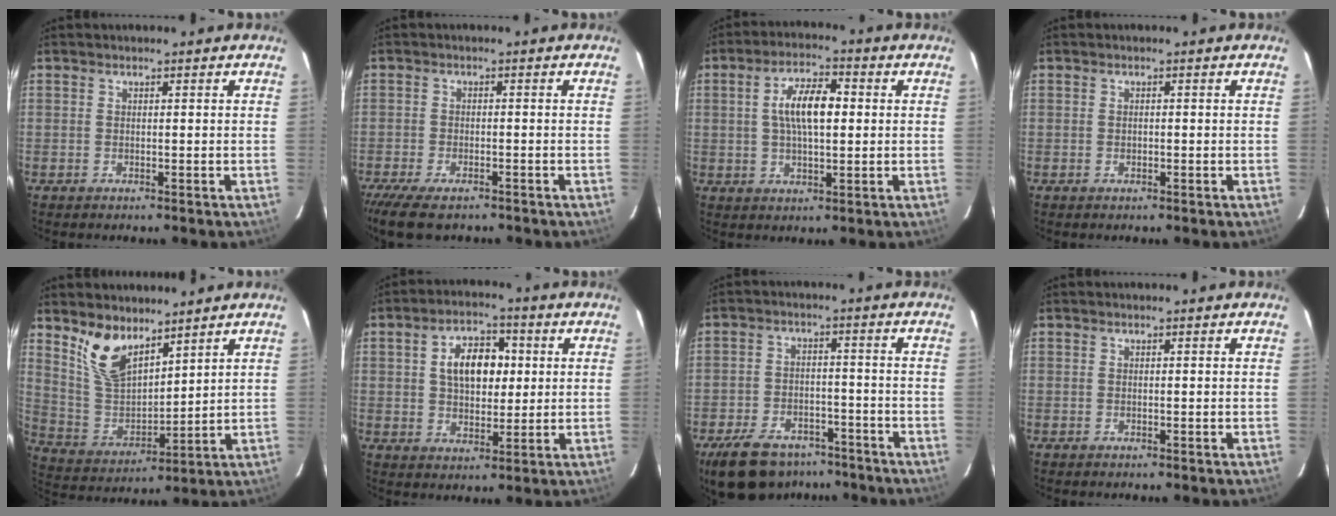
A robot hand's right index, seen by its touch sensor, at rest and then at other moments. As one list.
[{"total": 8.1, "force": [-6.5, 2.7, 4.1], "torque": [-0.106, -0.029, -0.115]}, {"total": 8.7, "force": [1.1, 3.5, 7.8], "torque": [-0.143, 0.015, 0.021]}, {"total": 0.6, "force": [-0.2, 0.4, 0.4], "torque": [-0.006, 0.002, -0.003]}, {"total": 11.2, "force": [7.8, 5.1, 6.2], "torque": [-0.125, 0.001, 0.166]}, {"total": 9.6, "force": [1.9, 5.9, 7.3], "torque": [-0.123, 0.024, 0.036]}, {"total": 15.0, "force": [-11.0, 7.7, 6.6], "torque": [-0.157, 0.004, -0.160]}, {"total": 0.0}]